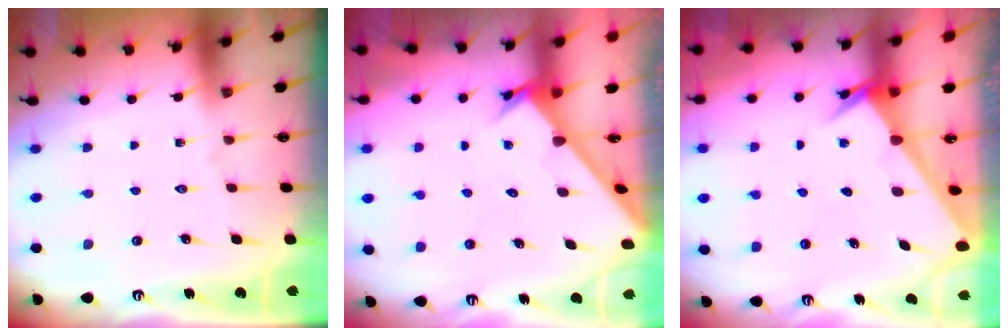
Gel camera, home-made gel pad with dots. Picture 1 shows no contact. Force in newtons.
{"total": 2.4, "press": 2.4, "slide": 0.1}
{"total": 2.1, "press": 2.1, "slide": 0.3}